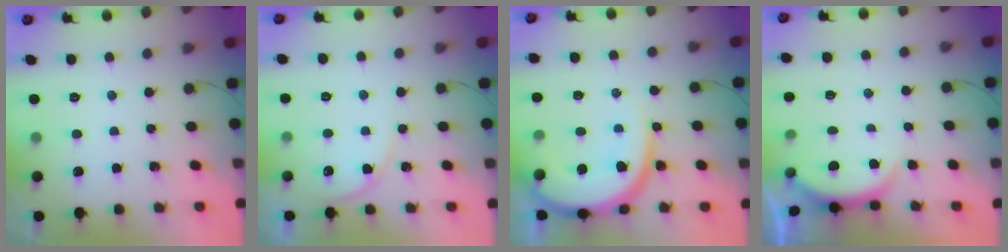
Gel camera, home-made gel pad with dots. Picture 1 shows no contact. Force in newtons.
{"total": 4.3, "press": 4.3, "slide": 0.5}
{"total": 13.4, "press": 13.3, "slide": 1.3}
{"total": 2.5, "press": 2.5, "slide": 0.6}